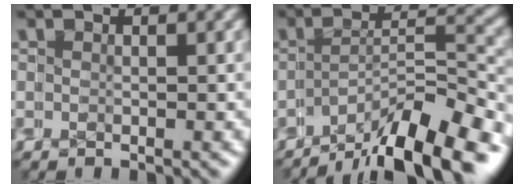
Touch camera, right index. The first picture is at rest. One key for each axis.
{"total": 8.2, "fx": -6.3, "fy": 2.1, "fz": 4.9, "tx": -0.039, "ty": 0.008, "tz": -0.093}